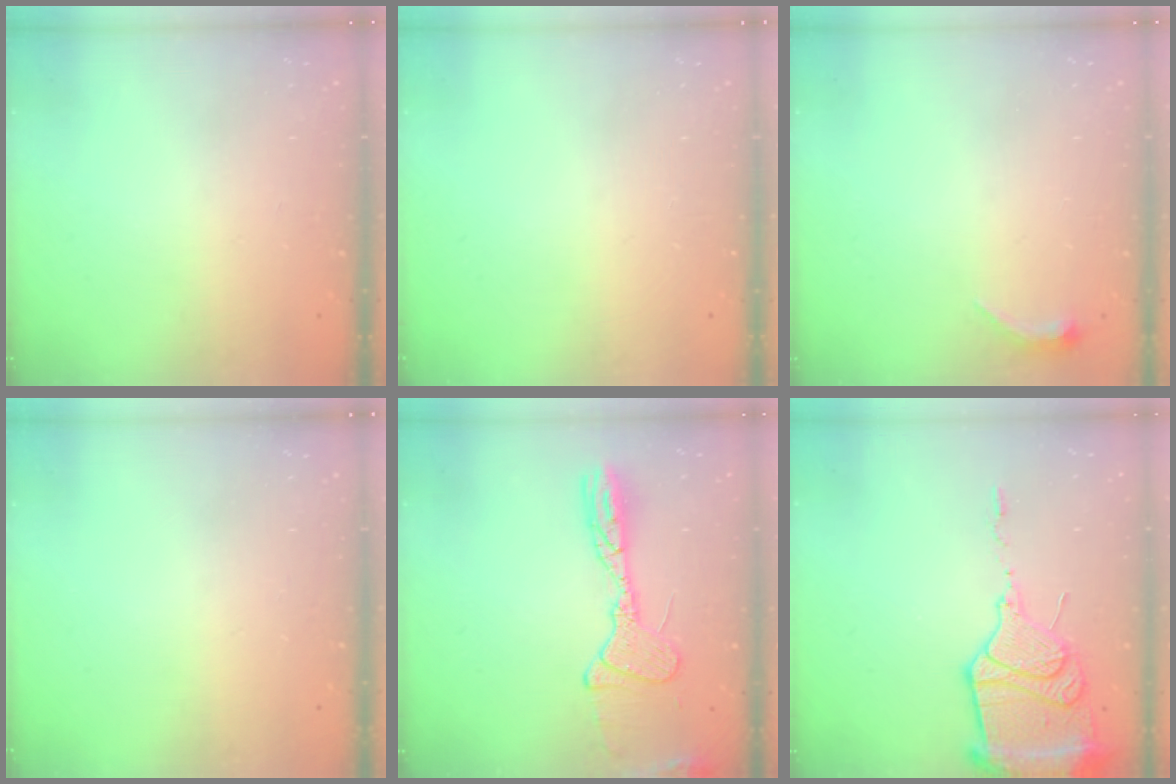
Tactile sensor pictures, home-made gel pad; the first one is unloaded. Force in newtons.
{"total": 0.0}
{"total": 3.5, "press": 3.4, "slide": 0.7}
{"total": 0.0}
{"total": 13.1, "press": 13.1, "slide": 0.3}
{"total": 16.9, "press": 16.8, "slide": 1.8}